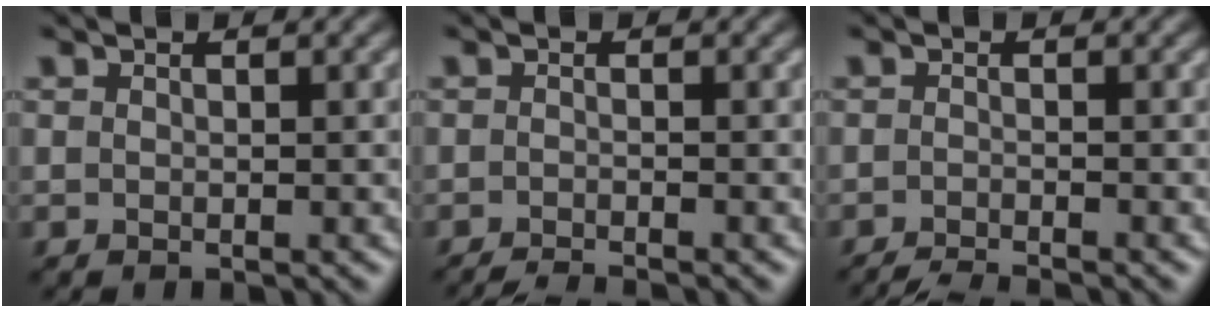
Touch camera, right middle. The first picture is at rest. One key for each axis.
{"total": 2.4, "fx": -2.2, "fy": 0.2, "fz": 0.9, "tx": -0.012, "ty": -0.002, "tz": -0.043}
{"total": 3.0, "fx": -2.8, "fy": 0.2, "fz": 1.1, "tx": -0.018, "ty": -0.002, "tz": -0.053}